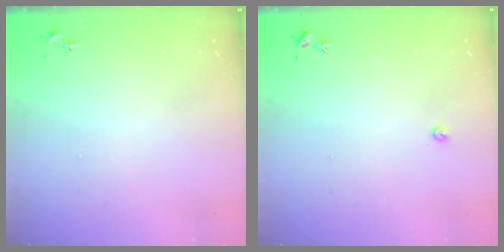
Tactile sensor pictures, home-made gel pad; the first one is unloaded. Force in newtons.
{"total": 2.2, "press": 2.2, "slide": 0.3}